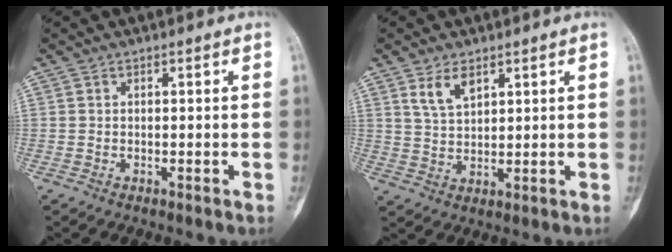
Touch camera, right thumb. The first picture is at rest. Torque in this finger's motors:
{"motor_torque": [-0.02, 0.01, 0.12, -0.12, 0.02]}